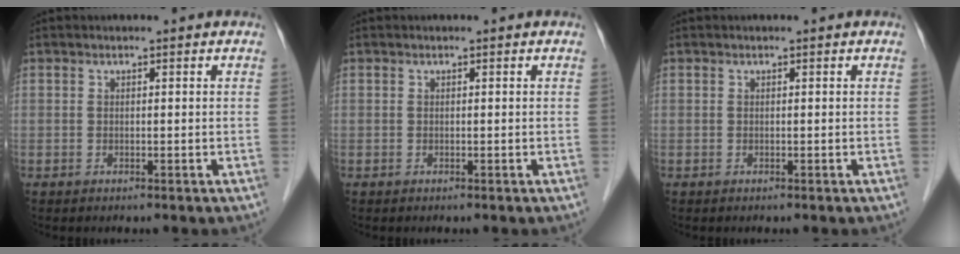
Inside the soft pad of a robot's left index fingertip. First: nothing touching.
{"total": 0.0}
{"total": 0.0}